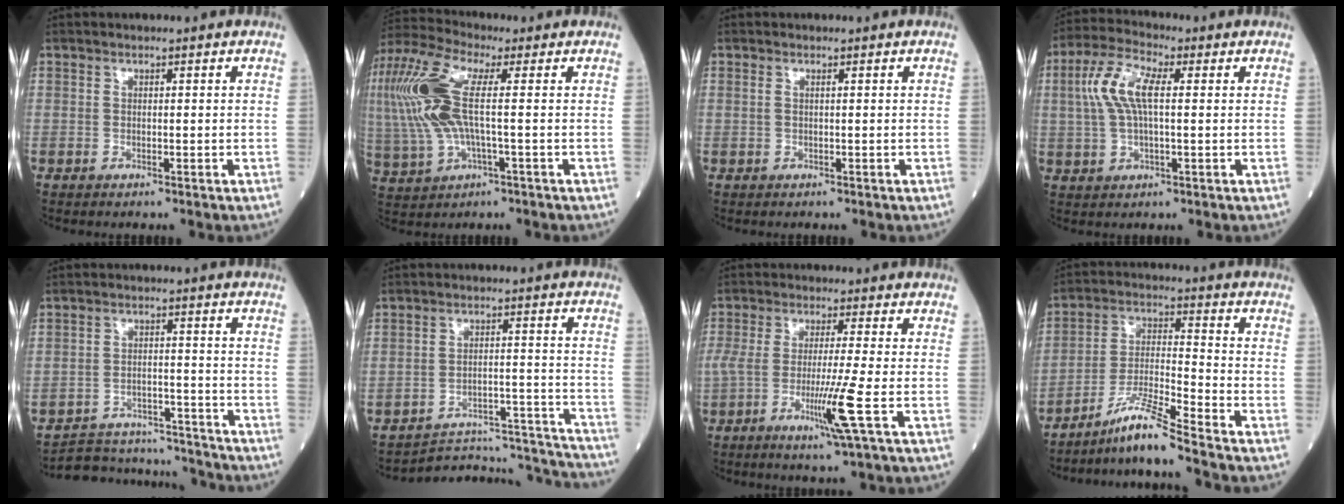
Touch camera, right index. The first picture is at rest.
{"total": 14.9, "force": [1.6, 4.6, 14.0], "torque": [-0.344, 0.021, 0.029]}
{"total": 0.5, "force": [0.2, 0.0, 0.5], "torque": [-0.015, 0.001, 0.004]}
{"total": 8.0, "force": [1.5, 2.5, 7.4], "torque": [-0.171, 0.022, 0.030]}
{"total": 12.4, "force": [-12.1, 2.3, 0.9], "torque": [-0.010, 0.022, -0.172]}
{"total": 17.5, "force": [-17.4, 0.7, 1.2], "torque": [-0.003, 0.029, -0.229]}
{"total": 7.4, "force": [-2.6, -1.5, 6.7], "torque": [-0.135, -0.020, -0.050]}
{"total": 8.7, "force": [-7.2, -1.7, 4.6], "torque": [-0.095, -0.019, -0.133]}